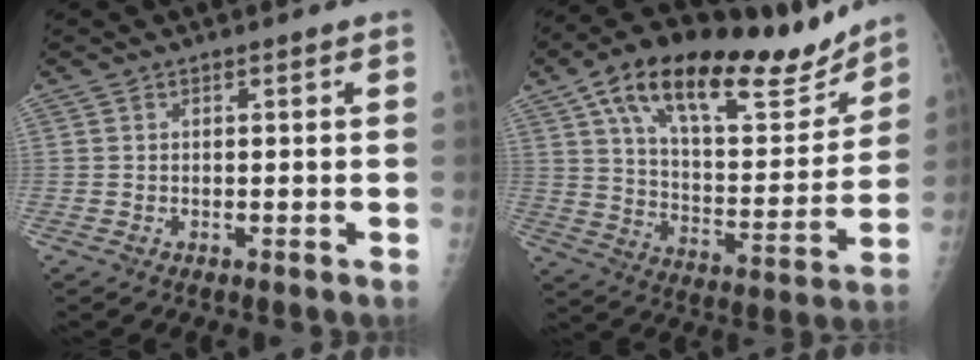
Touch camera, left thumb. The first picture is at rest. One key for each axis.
{"total": 25.7, "fx": 16.9, "fy": 10.0, "fz": 16.6, "tx": -0.214, "ty": -0.040, "tz": 0.272}